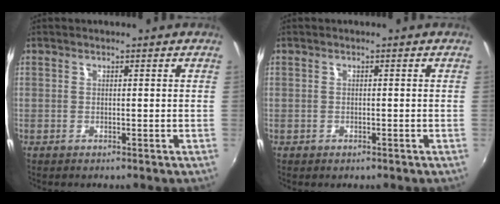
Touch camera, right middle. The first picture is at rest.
{"total": 0.6, "force": [-0.4, 0.5, 0.1], "torque": [-0.004, -0.003, -0.007]}